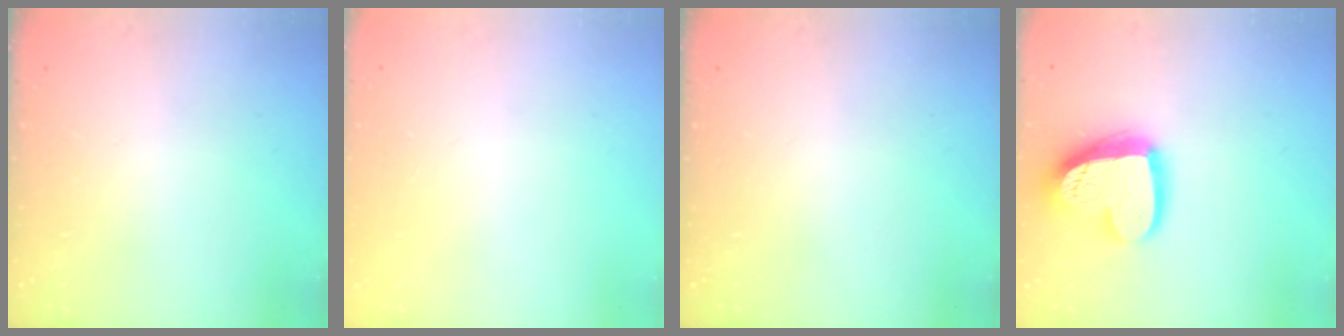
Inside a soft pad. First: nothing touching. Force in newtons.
{"total": 0.0}
{"total": 0.0}
{"total": 18.3, "press": 18.2, "slide": 1.6}